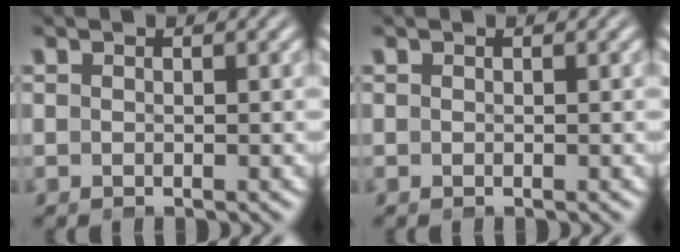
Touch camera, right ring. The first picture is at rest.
{"total": 0.0}